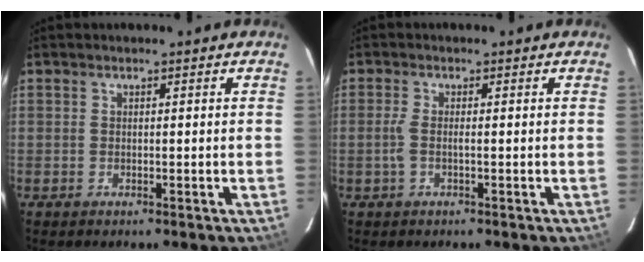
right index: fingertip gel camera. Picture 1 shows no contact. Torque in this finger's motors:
{"motor_torque": [0.32, 0.09, 0.19, 0.06]}